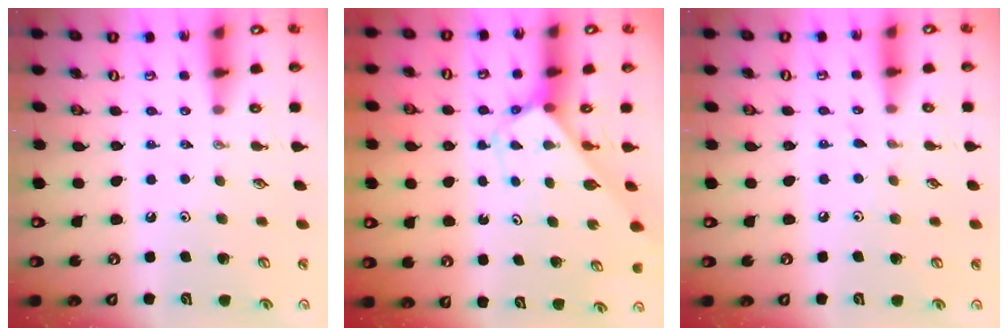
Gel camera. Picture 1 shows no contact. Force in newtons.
{"total": 2.8, "press": 2.8, "slide": 0.1}
{"total": 3.6, "press": 3.6, "slide": 0.5}